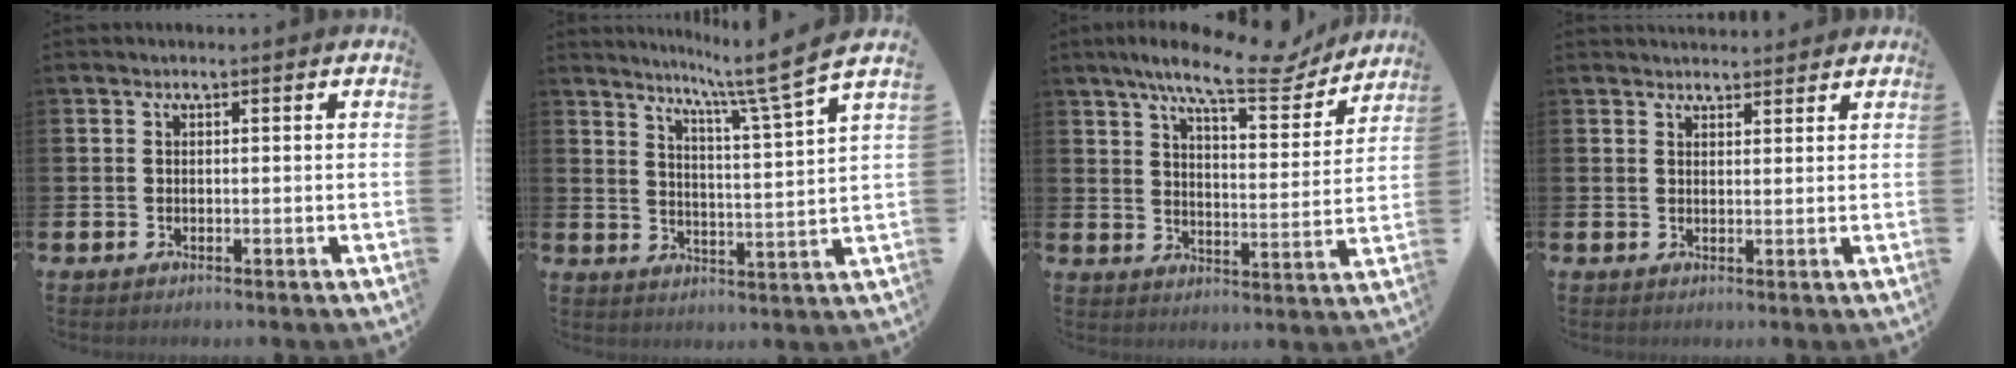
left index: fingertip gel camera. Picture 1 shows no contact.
{"total": 7.0, "force": [5.9, -1.1, 3.7], "torque": [-0.074, -0.049, 0.089]}
{"total": 10.7, "force": [8.8, 2.3, 5.6], "torque": [-0.105, -0.045, 0.147]}
{"total": 2.4, "force": [2.3, 0.7, 0.0], "torque": [0.005, -0.012, 0.040]}